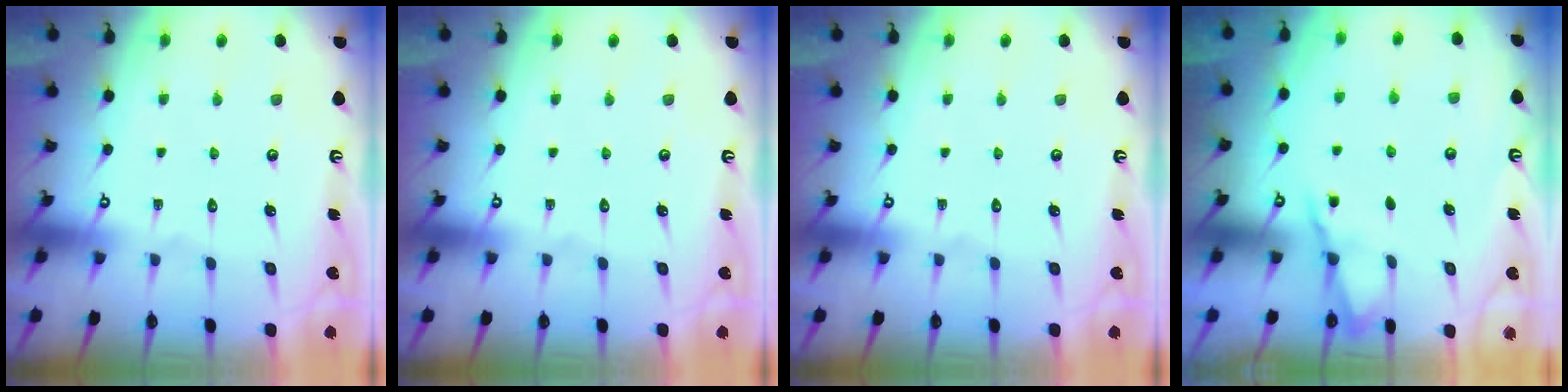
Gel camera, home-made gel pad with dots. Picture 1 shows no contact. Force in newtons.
{"total": 0.0}
{"total": 0.0}
{"total": 2.8, "press": 2.8, "slide": 0.5}